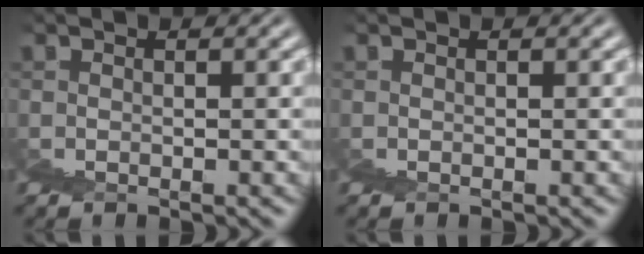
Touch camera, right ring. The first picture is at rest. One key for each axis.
{"total": 0.0}